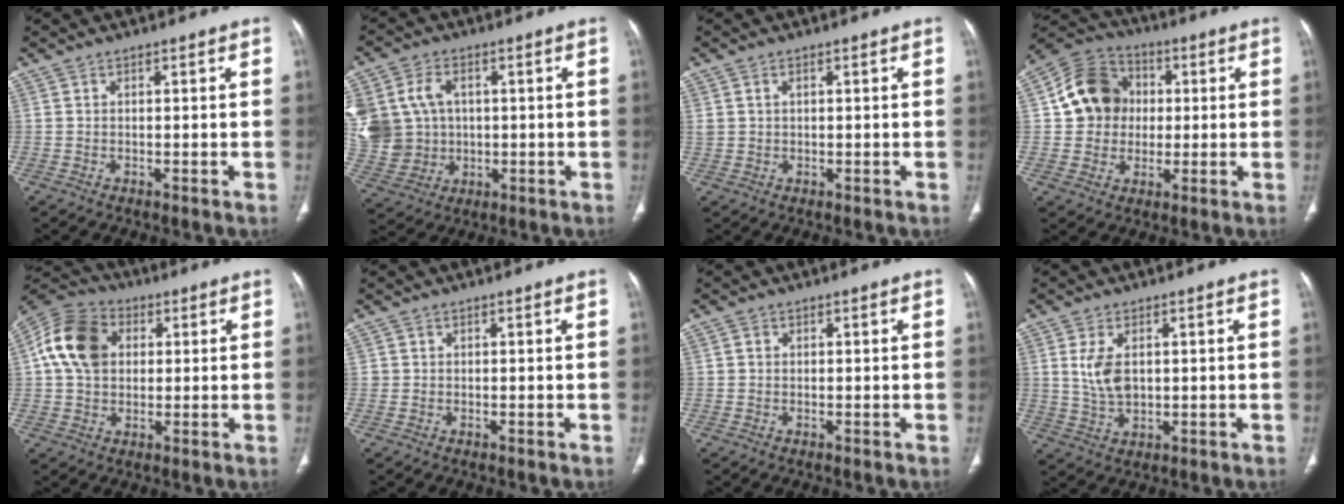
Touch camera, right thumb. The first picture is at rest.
{"total": 17.5, "force": [2.5, 14.8, 9.0], "torque": [-0.210, 0.023, 0.069]}
{"total": 1.7, "force": [0.7, 1.3, 0.9], "torque": [-0.019, 0.002, 0.019]}
{"total": 12.6, "force": [1.4, 11.0, 6.0], "torque": [-0.074, 0.015, 0.015]}
{"total": 12.5, "force": [2.3, 9.5, 7.9], "torque": [-0.133, 0.016, 0.030]}
{"total": 0.7, "force": [0.0, 0.7, 0.0], "torque": [0.006, 0.004, 0.001]}
{"total": 0.6, "force": [0.1, 0.6, 0.1], "torque": [0.002, 0.002, 0.001]}
{"total": 6.2, "force": [1.3, 3.7, 4.9], "torque": [-0.094, -0.006, 0.031]}